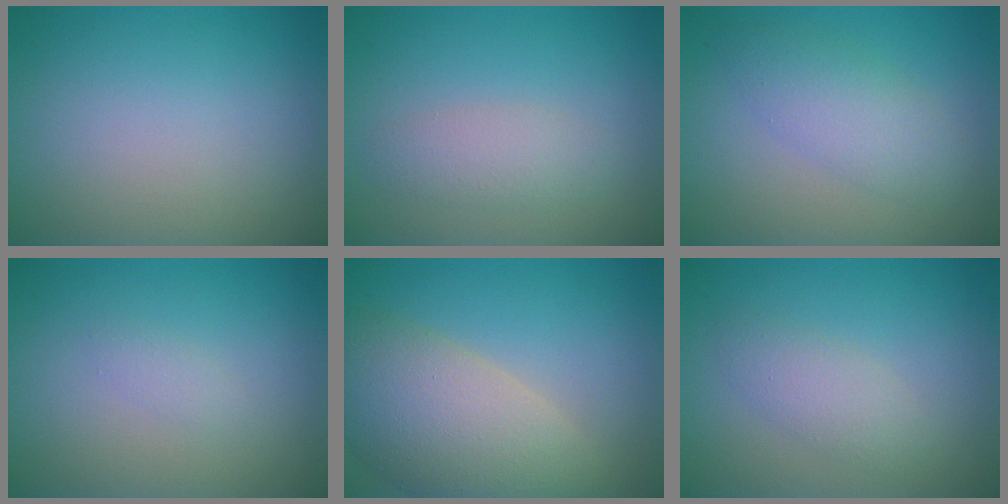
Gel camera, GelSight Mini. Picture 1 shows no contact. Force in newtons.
{"total": 2.3, "press": 2.3, "slide": 0.2}
{"total": 3.6, "press": 3.6, "slide": 0.2}
{"total": 0.8, "press": 0.8, "slide": 0.1}
{"total": 8.8, "press": 8.7, "slide": 1.0}
{"total": 2.3, "press": 2.3, "slide": 0.1}